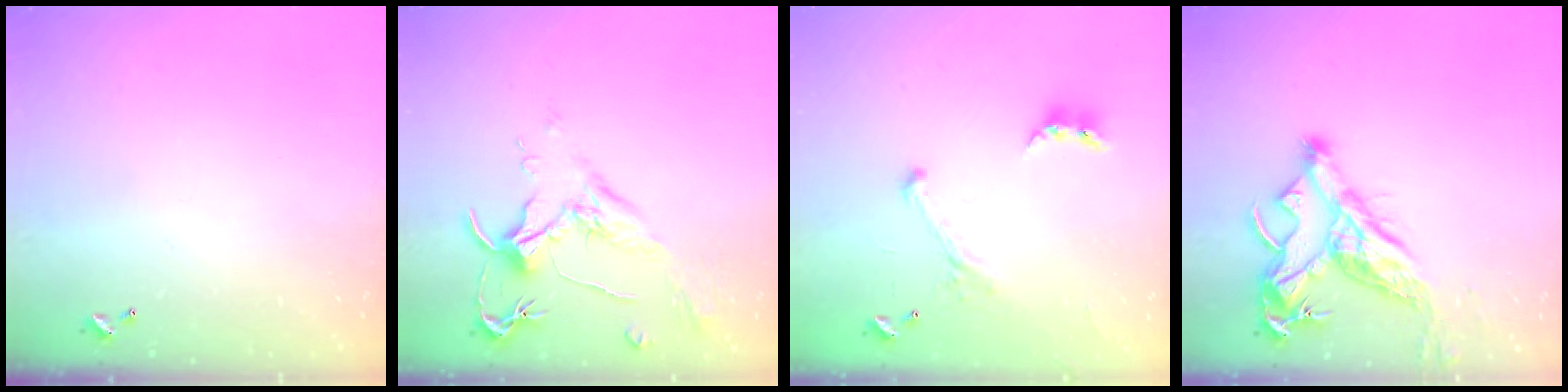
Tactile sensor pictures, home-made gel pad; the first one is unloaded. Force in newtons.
{"total": 1.8, "press": 1.7, "slide": 0.8}
{"total": 1.0, "press": 0.7, "slide": 0.7}
{"total": 11.4, "press": 11.2, "slide": 1.7}